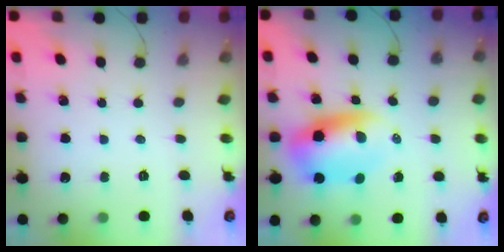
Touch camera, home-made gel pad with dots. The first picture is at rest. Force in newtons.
{"total": 8.6, "press": 8.3, "slide": 2.2}